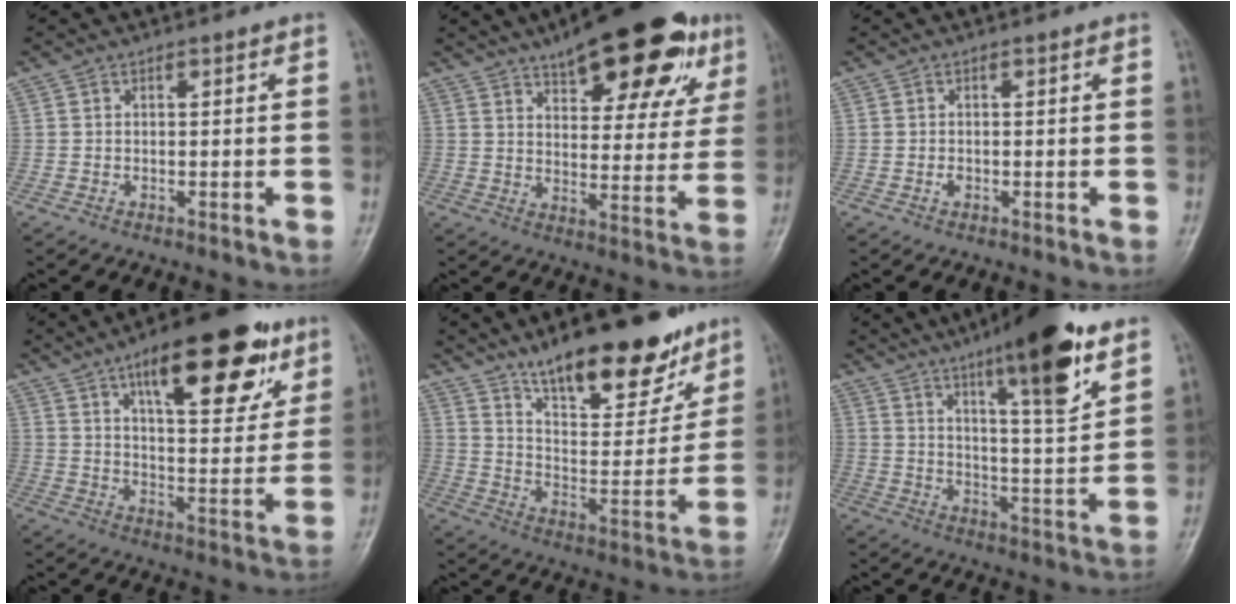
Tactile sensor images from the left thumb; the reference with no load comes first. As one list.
[{"total": 23.0, "force": [13.2, 9.1, 16.6], "torque": [-0.195, -0.018, 0.186]}, {"total": 0.9, "force": [-0.2, 0.7, 0.6], "torque": [-0.007, 0.000, -0.006]}, {"total": 23.0, "force": [12.1, 8.9, 17.4], "torque": [-0.214, -0.032, 0.181]}, {"total": 21.4, "force": [15.0, 7.6, 13.2], "torque": [-0.150, -0.079, 0.239]}, {"total": 18.5, "force": [11.1, 3.8, 14.2], "torque": [-0.193, -0.056, 0.173]}]